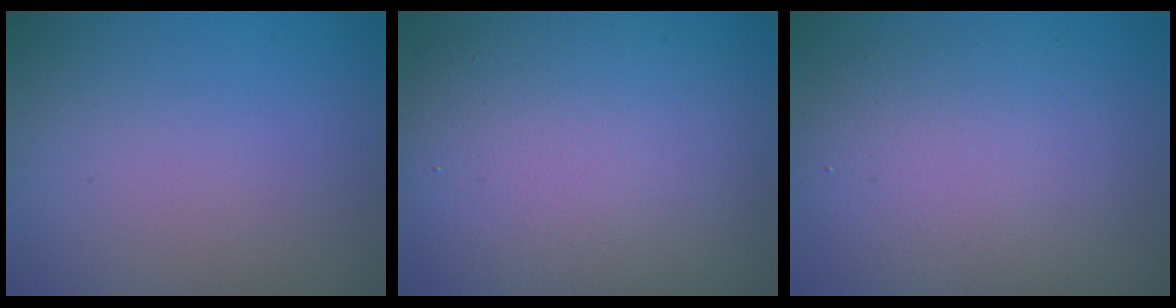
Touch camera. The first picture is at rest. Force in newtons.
{"total": 10.3, "press": 10.3, "slide": 0.4}
{"total": 6.5, "press": 6.5, "slide": 0.5}